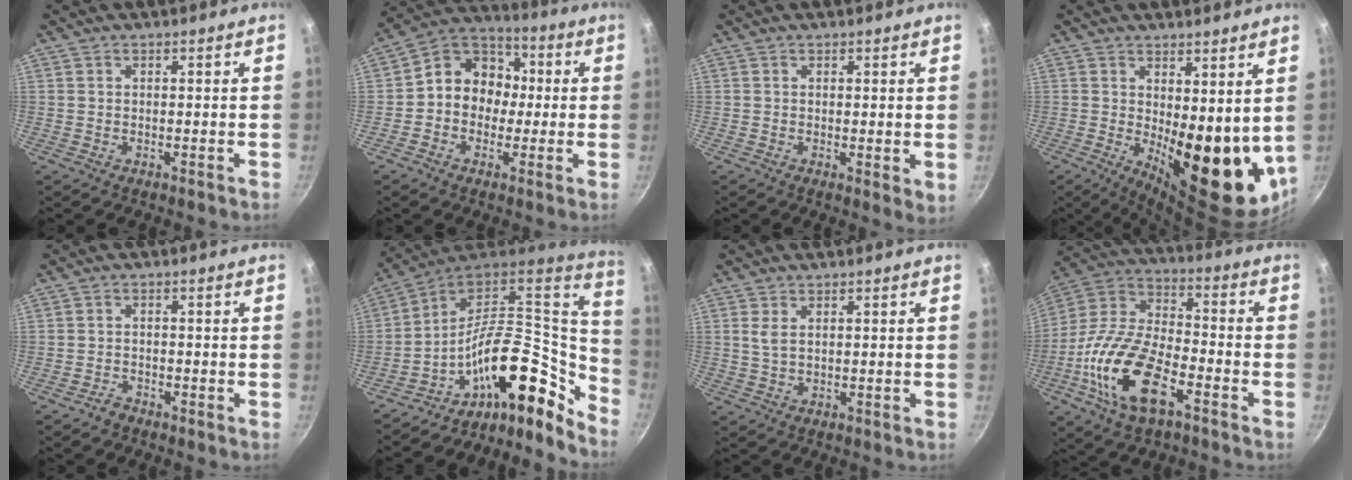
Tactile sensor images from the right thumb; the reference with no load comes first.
{"total": 11.3, "force": [-0.3, 9.8, 5.6], "torque": [-0.041, 0.039, -0.030]}
{"total": 2.5, "force": [0.7, 0.9, 2.2], "torque": [-0.026, -0.009, 0.010]}
{"total": 17.0, "force": [1.5, 7.2, 15.3], "torque": [-0.159, -0.040, 0.040]}
{"total": 1.5, "force": [-1.3, 0.6, 0.2], "torque": [0.001, 0.016, -0.022]}
{"total": 20.9, "force": [-9.6, 11.3, 14.6], "torque": [-0.165, 0.069, -0.170]}
{"total": 2.4, "force": [0.7, 1.2, 1.9], "torque": [-0.037, -0.003, 0.016]}
{"total": 20.2, "force": [-8.3, 9.6, 15.8], "torque": [-0.293, 0.037, -0.173]}